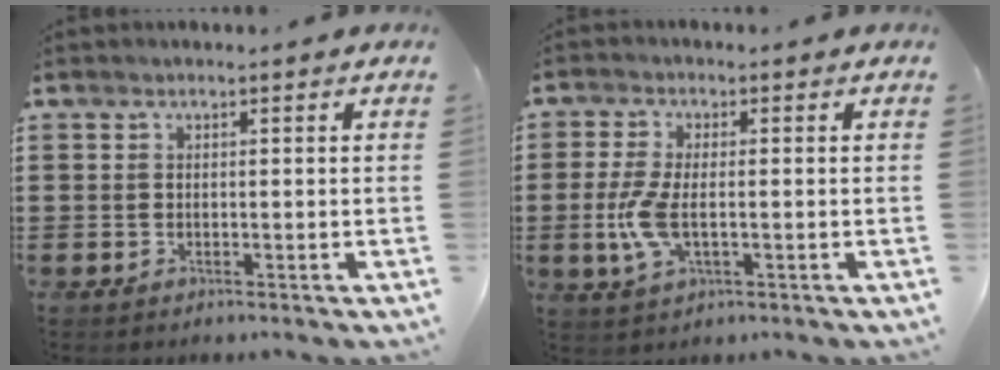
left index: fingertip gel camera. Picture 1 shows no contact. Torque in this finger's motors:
{"motor_torque": [0.66, -0.24, 0.69, 0.13]}